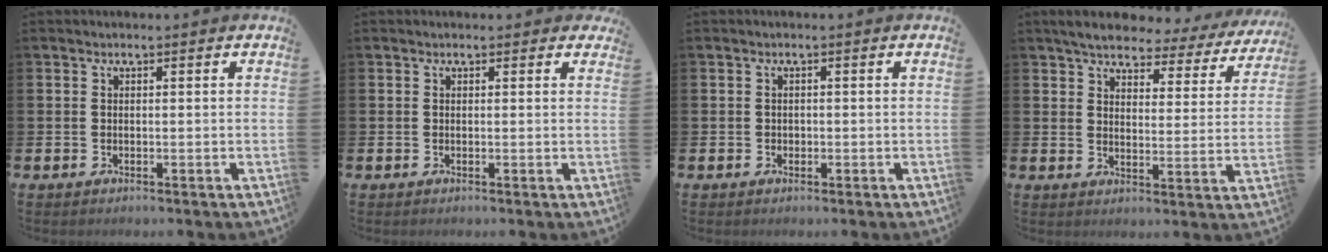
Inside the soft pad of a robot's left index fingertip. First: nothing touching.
{"total": 0.5, "force": [0.3, 0.4, 0.1], "torque": [0.007, 0.001, 0.004]}
{"total": 0.7, "force": [-0.1, 0.7, 0.1], "torque": [-0.002, 0.005, -0.004]}
{"total": 4.5, "force": [4.1, 1.2, 1.4], "torque": [-0.043, -0.029, 0.063]}